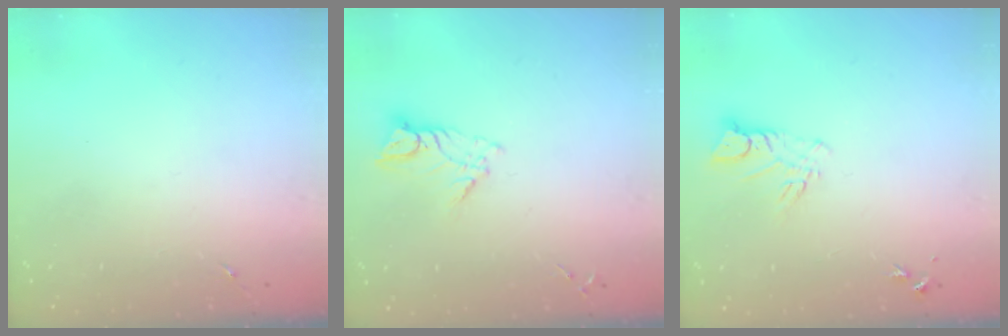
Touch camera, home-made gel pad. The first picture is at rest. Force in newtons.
{"total": 8.4, "press": 8.4, "slide": 0.9}
{"total": 6.1, "press": 6.0, "slide": 0.6}